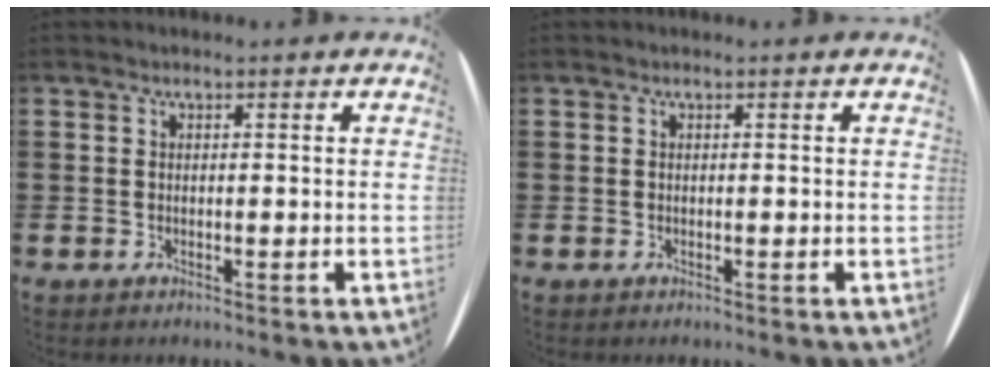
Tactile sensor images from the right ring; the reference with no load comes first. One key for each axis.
{"total": 0.0}